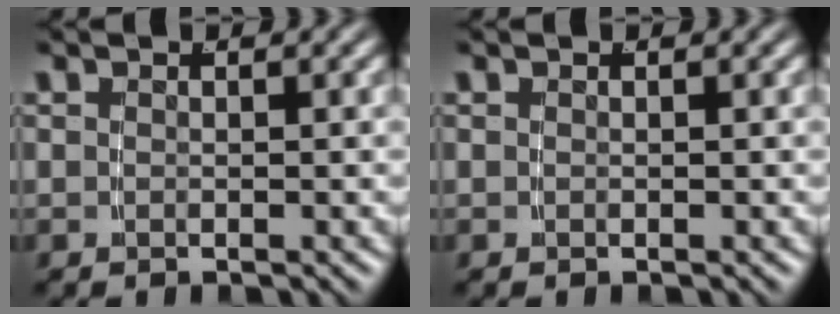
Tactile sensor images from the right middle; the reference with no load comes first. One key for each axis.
{"total": 0.0}